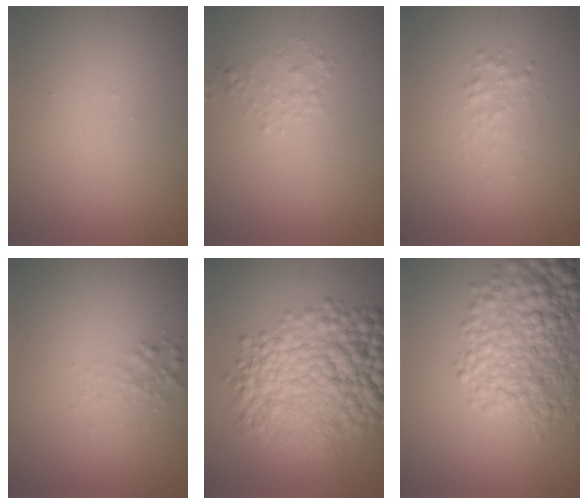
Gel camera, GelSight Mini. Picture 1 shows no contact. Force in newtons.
{"total": 1.1, "press": 1.1, "slide": 0.1}
{"total": 1.1, "press": 1.1, "slide": 0.1}
{"total": 1.2, "press": 1.2, "slide": 0.0}
{"total": 10.5, "press": 10.5, "slide": 0.1}
{"total": 8.0, "press": 8.0, "slide": 0.2}